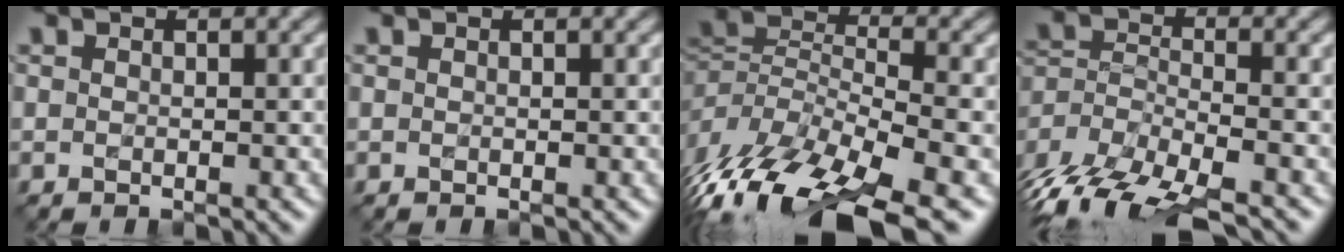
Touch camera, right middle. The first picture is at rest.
{"total": 0.0}
{"total": 13.0, "force": [-8.1, 5.1, 8.9], "torque": [-0.186, -0.008, -0.136]}
{"total": 11.8, "force": [-9.9, 4.1, 5.0], "torque": [-0.096, -0.014, -0.155]}